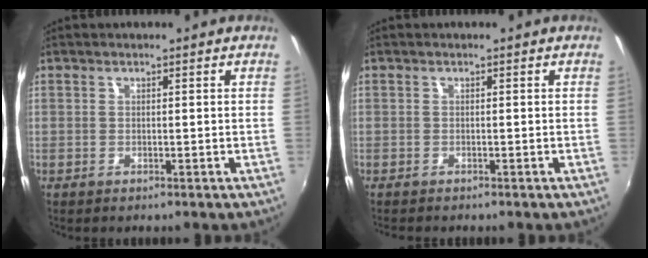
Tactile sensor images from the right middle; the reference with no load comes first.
{"total": 0.5, "force": [-0.5, 0.0, 0.2], "torque": [-0.004, -0.005, -0.009]}